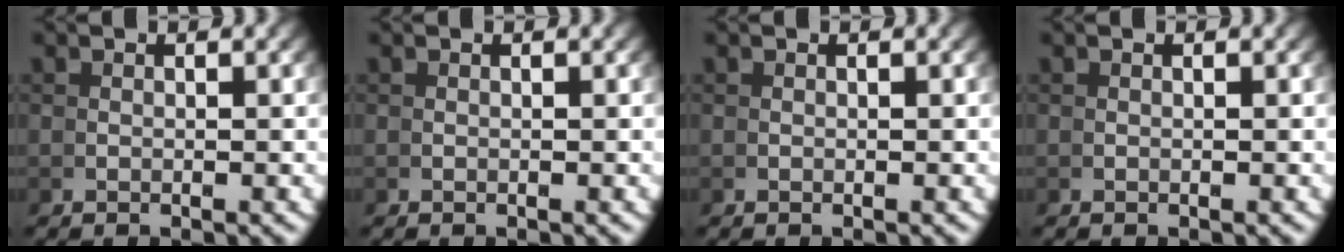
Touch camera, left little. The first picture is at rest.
{"total": 0.0}
{"total": 0.0}
{"total": 0.0}